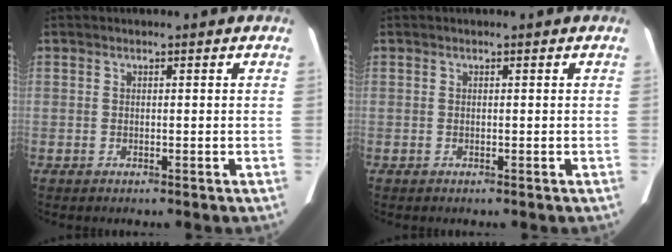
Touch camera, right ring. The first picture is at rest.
{"total": 0.0}